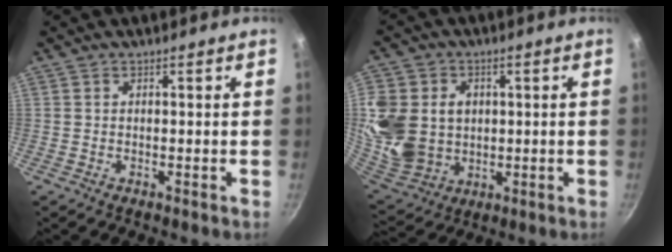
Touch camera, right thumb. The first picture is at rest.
{"total": 19.3, "force": [1.6, 15.7, 11.0], "torque": [-0.235, -0.005, 0.046]}